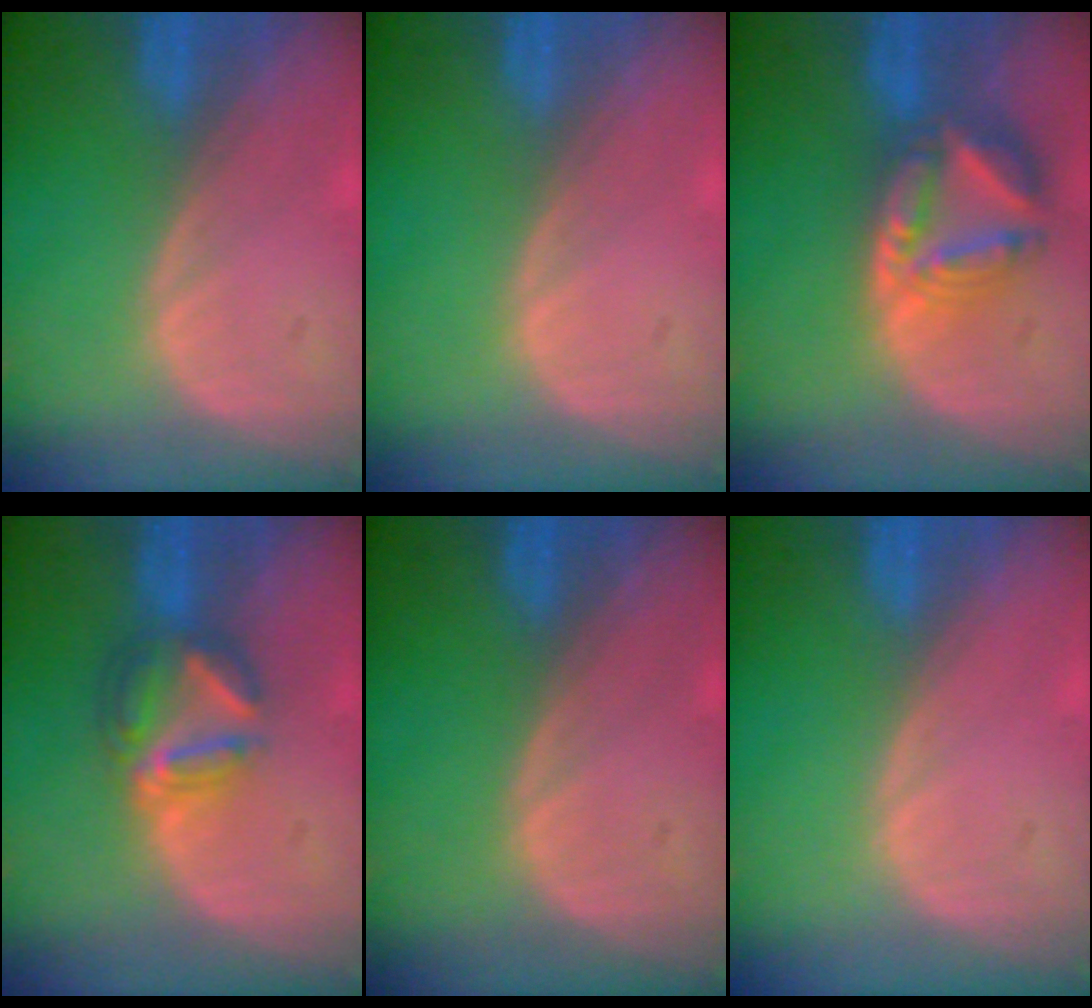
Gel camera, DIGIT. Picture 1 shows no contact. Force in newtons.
{"total": 0.0}
{"total": 8.2, "press": 7.1, "slide": 4.2}
{"total": 6.2, "press": 5.5, "slide": 2.8}
{"total": 0.0}
{"total": 0.0}